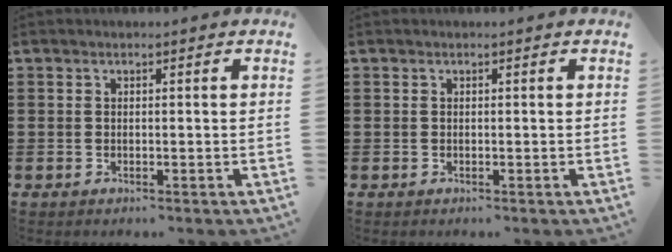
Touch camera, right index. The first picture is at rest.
{"total": 0.0}